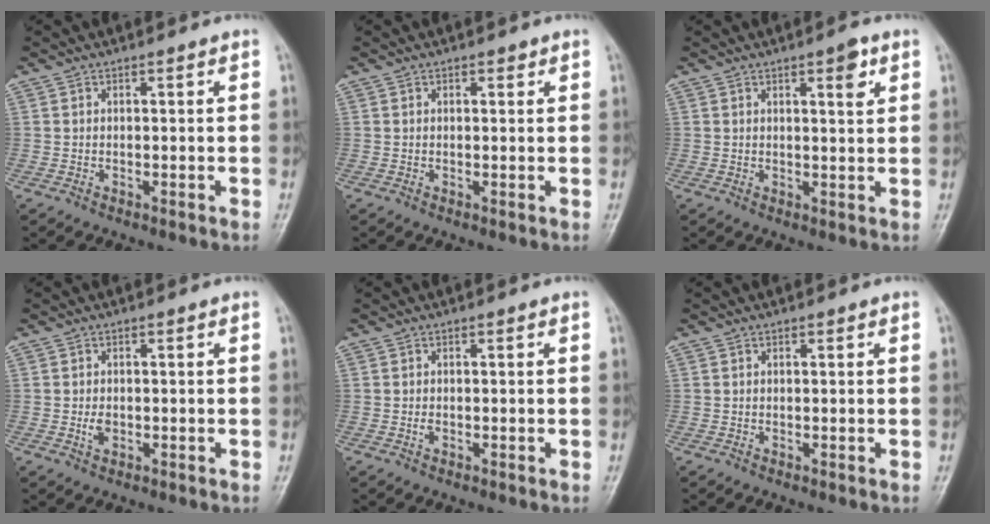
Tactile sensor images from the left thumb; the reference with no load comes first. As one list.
[{"total": 1.2, "force": [0.7, 0.7, 0.7], "torque": [-0.003, -0.001, 0.006]}, {"total": 3.9, "force": [2.0, 1.2, 3.2], "torque": [-0.038, -0.009, 0.028]}, {"total": 2.1, "force": [-0.4, 1.5, 1.5], "torque": [-0.024, 0.000, -0.007]}, {"total": 0.9, "force": [-0.1, 0.6, 0.7], "torque": [-0.011, -0.001, -0.004]}, {"total": 0.6, "force": [0.3, 0.4, 0.4], "torque": [-0.005, 0.000, 0.003]}]